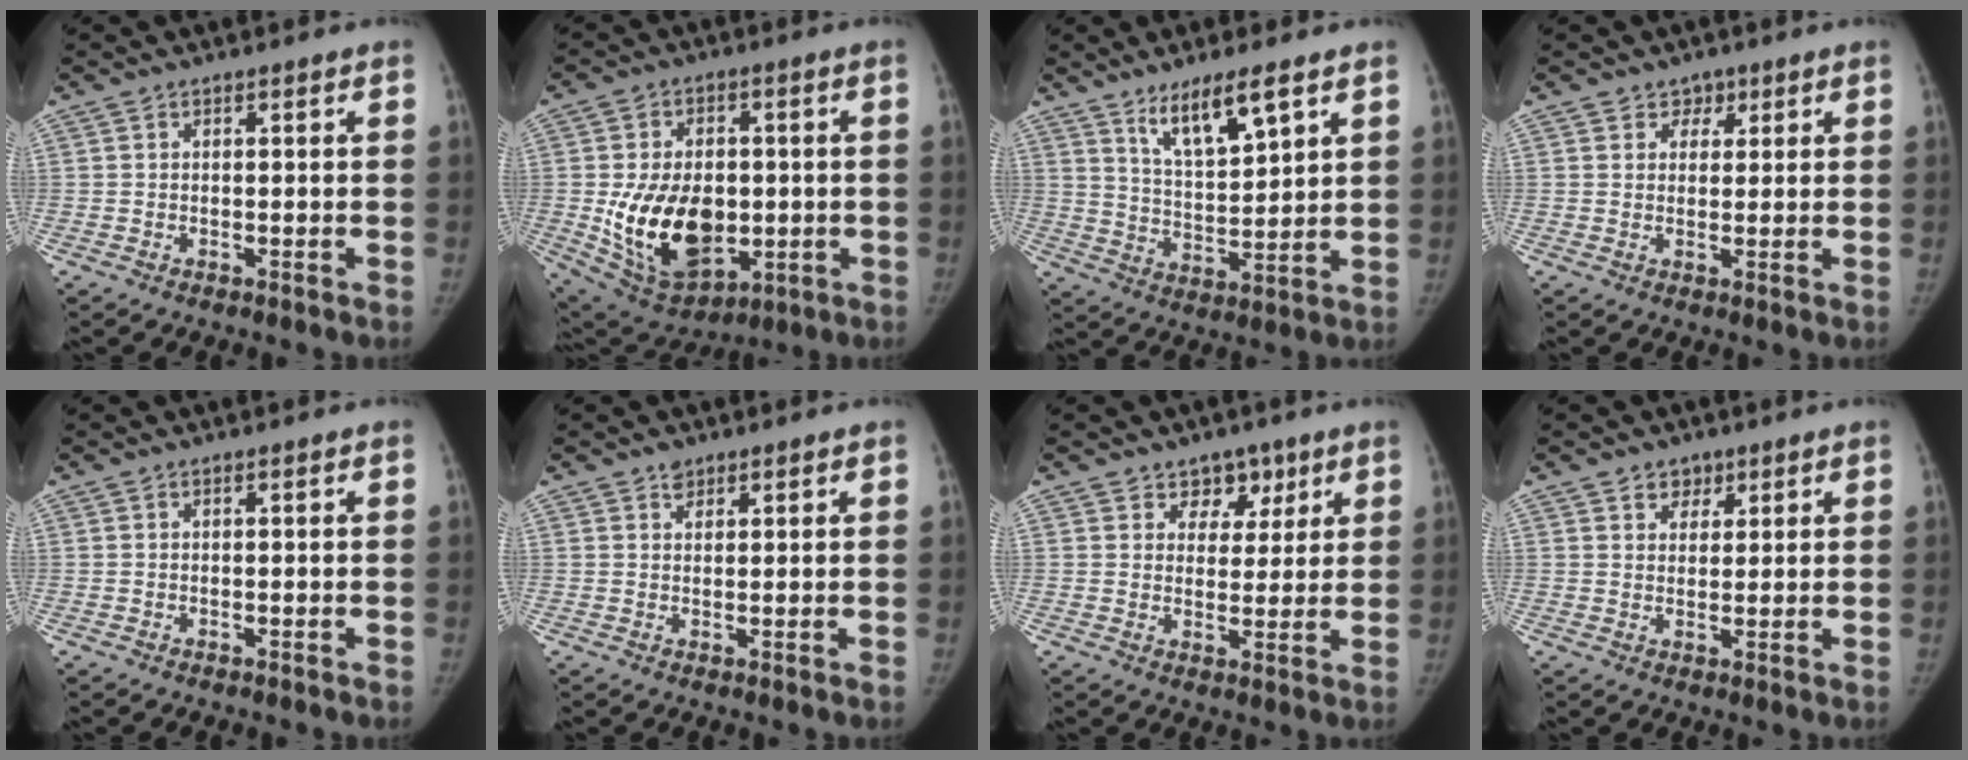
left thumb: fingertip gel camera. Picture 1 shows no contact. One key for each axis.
{"total": 18.1, "fx": -2.1, "fy": 12.1, "fz": 13.3, "tx": -0.185, "ty": -0.007, "tz": -0.006}
{"total": 9.9, "fx": 6.3, "fy": 2.5, "fz": 7.2, "tx": -0.115, "ty": -0.044, "tz": 0.120}
{"total": 2.8, "fx": 1.6, "fy": 2.3, "fz": 0.3, "tx": 0.026, "ty": -0.006, "tz": 0.016}
{"total": 0.0}
{"total": 1.8, "fx": 1.2, "fy": 1.2, "fz": 0.3, "tx": 0.011, "ty": -0.007, "tz": 0.018}
{"total": 5.6, "fx": 3.4, "fy": 4.2, "fz": 1.2, "tx": 0.023, "ty": -0.016, "tz": 0.051}
{"total": 3.4, "fx": 2.1, "fy": 2.6, "fz": 0.8, "tx": 0.017, "ty": -0.012, "tz": 0.032}